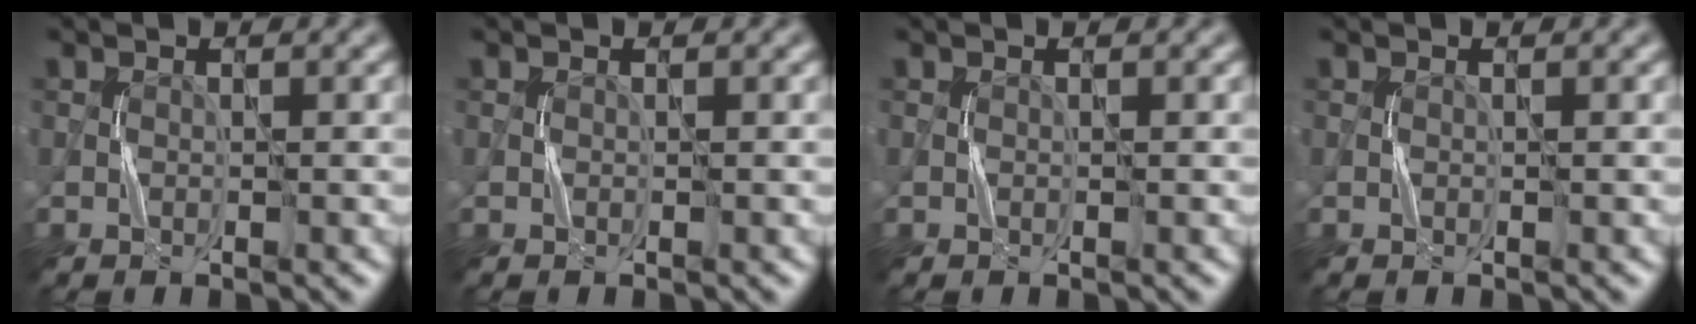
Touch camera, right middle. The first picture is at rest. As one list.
[{"total": 0.0}, {"total": 0.0}, {"total": 0.0}]